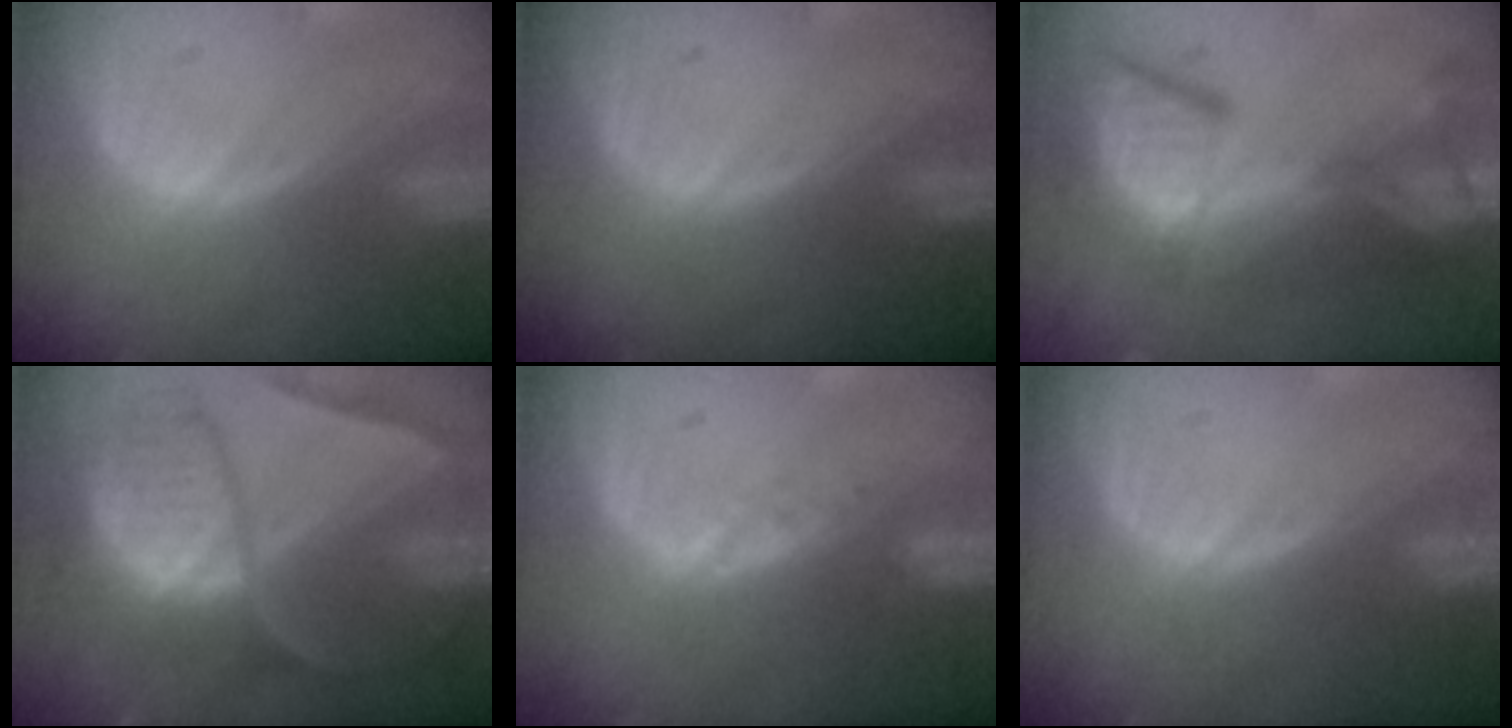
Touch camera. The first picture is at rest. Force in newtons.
{"total": 0.0}
{"total": 12.5, "press": 11.3, "slide": 5.3}
{"total": 10.4, "press": 10.3, "slide": 1.1}
{"total": 1.4, "press": 1.4, "slide": 0.2}
{"total": 0.0}